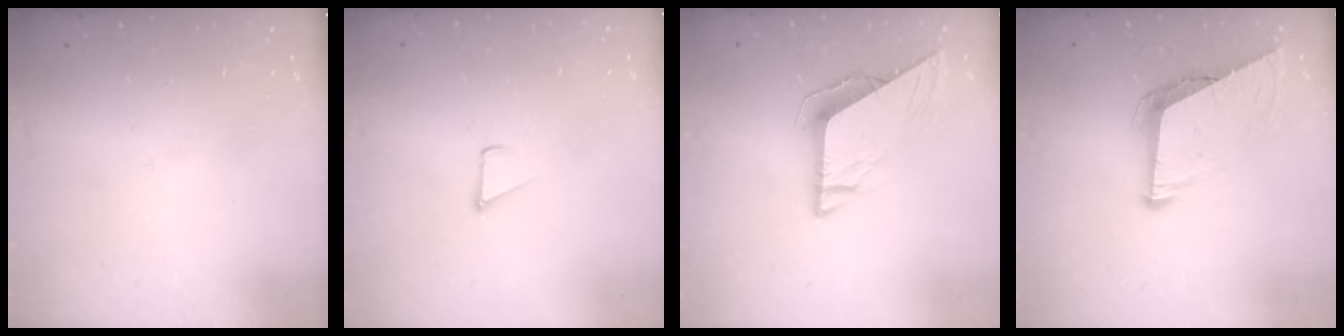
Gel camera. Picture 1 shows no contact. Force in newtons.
{"total": 2.3, "press": 2.3, "slide": 0.2}
{"total": 8.1, "press": 8.1, "slide": 0.3}
{"total": 7.8, "press": 7.8, "slide": 0.9}